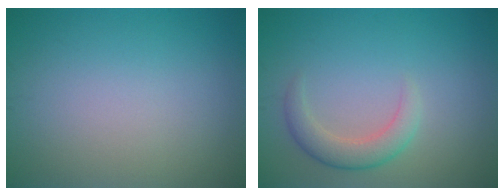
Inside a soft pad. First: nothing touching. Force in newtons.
{"total": 2.8, "press": 2.8, "slide": 0.2}